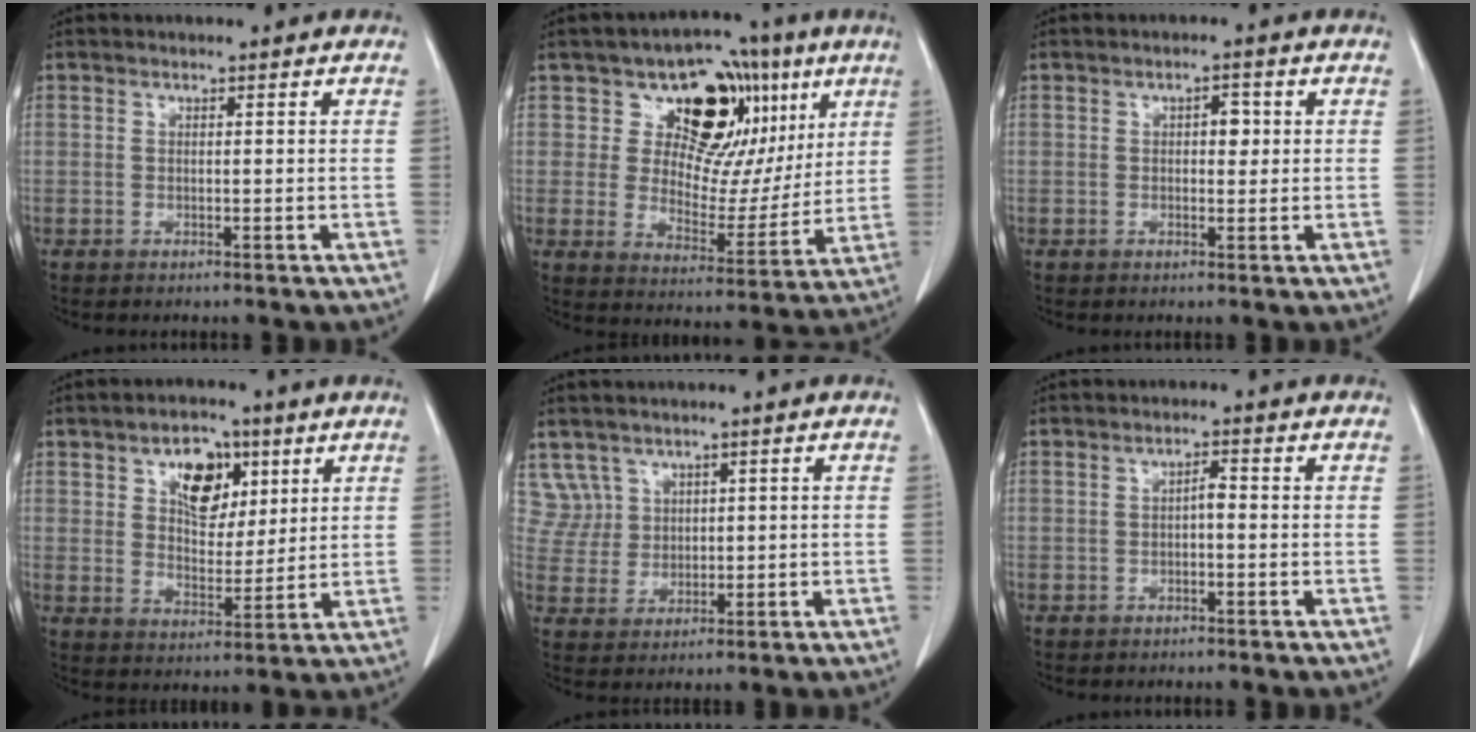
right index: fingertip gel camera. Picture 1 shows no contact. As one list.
[{"total": 14.6, "force": [6.8, 9.9, 8.4], "torque": [-0.092, 0.025, 0.109]}, {"total": 2.3, "force": [0.5, 1.3, 1.8], "torque": [-0.020, 0.008, 0.008]}, {"total": 8.6, "force": [3.9, 5.2, 5.6], "torque": [-0.090, 0.014, 0.070]}, {"total": 4.6, "force": [2.7, 3.7, -0.6], "torque": [0.023, 0.010, 0.060]}, {"total": 1.5, "force": [-0.2, 0.5, 1.4], "torque": [-0.019, 0.006, -0.003]}]